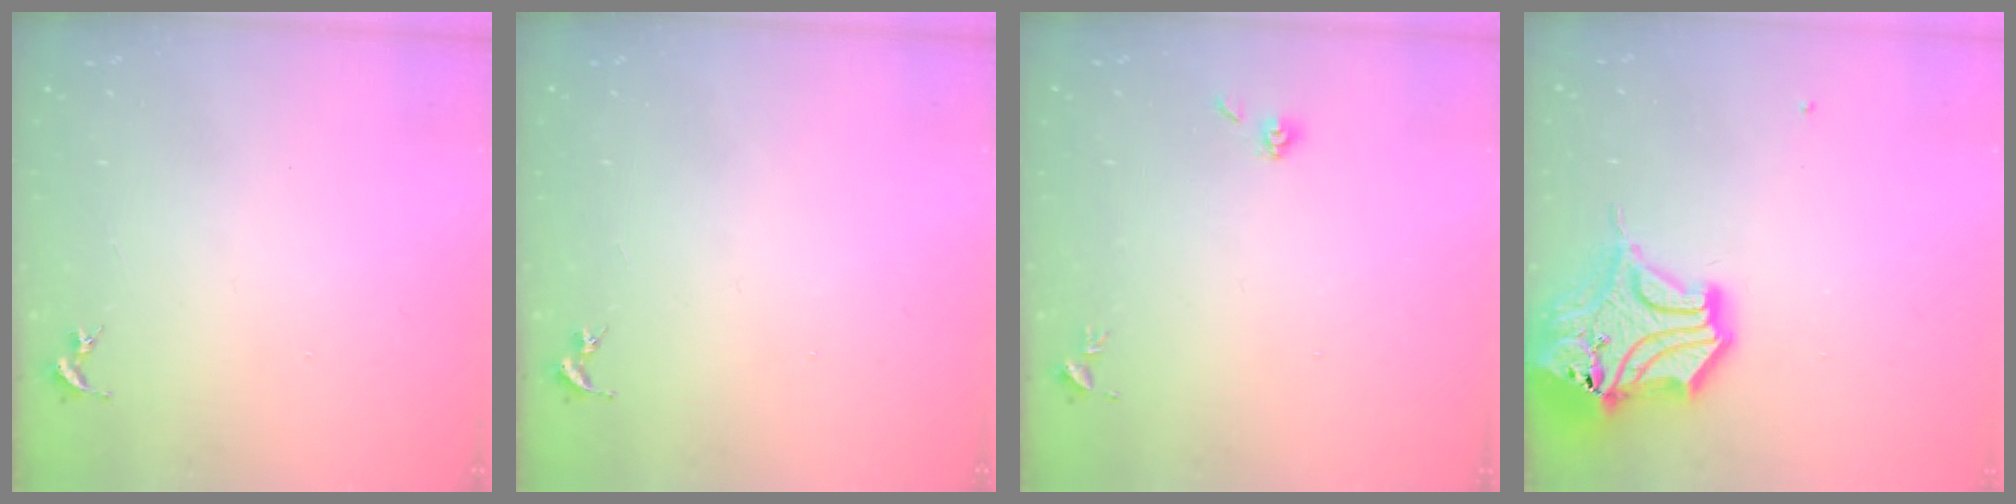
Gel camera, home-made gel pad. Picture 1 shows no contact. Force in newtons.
{"total": 0.0}
{"total": 3.7, "press": 3.5, "slide": 1.4}
{"total": 18.5, "press": 18.3, "slide": 2.6}